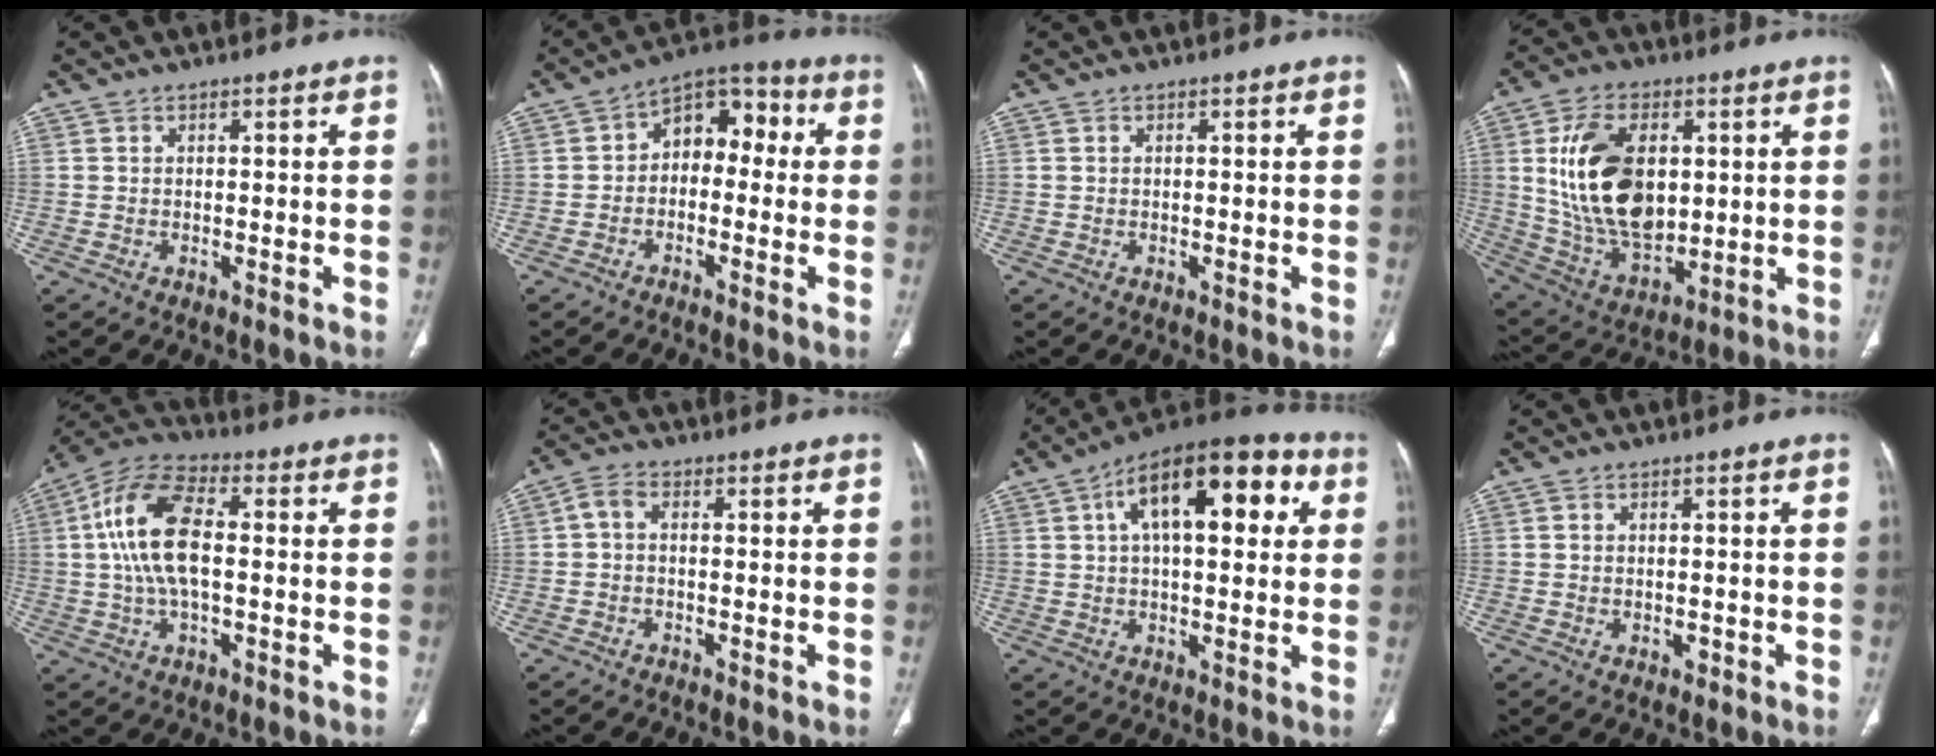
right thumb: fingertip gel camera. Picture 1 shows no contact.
{"total": 9.2, "force": [0.0, 6.3, 6.7], "torque": [-0.058, 0.041, -0.020]}
{"total": 0.0}
{"total": 19.6, "force": [3.1, 12.0, 15.2], "torque": [-0.254, -0.016, 0.073]}
{"total": 13.8, "force": [0.9, 6.5, 12.1], "torque": [-0.246, 0.027, 0.012]}
{"total": 2.6, "force": [-0.1, 1.5, 2.0], "torque": [-0.038, 0.010, -0.009]}
{"total": 19.4, "force": [5.9, 8.9, 16.1], "torque": [-0.218, 0.027, 0.081]}
{"total": 0.9, "force": [-0.2, 0.7, 0.5], "torque": [-0.006, -0.001, 0.001]}